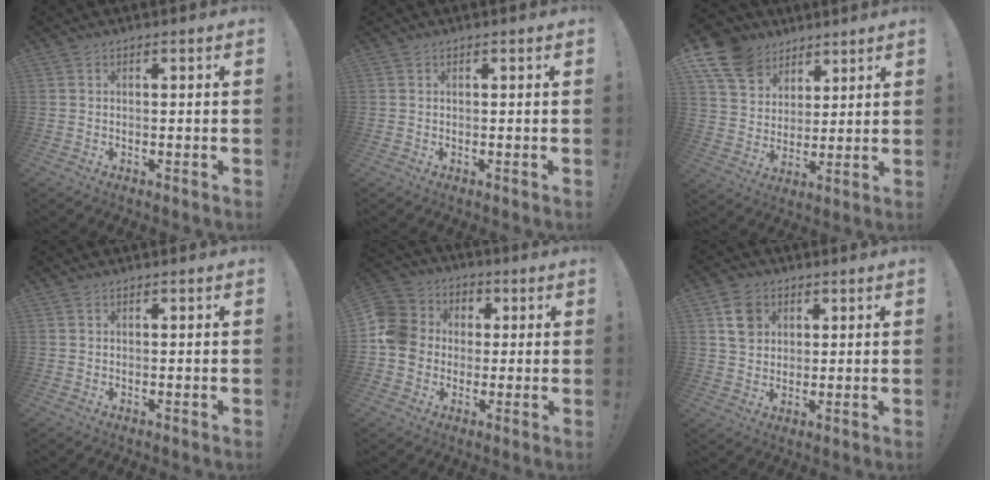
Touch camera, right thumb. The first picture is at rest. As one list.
[{"total": 0.0}, {"total": 14.0, "force": [8.8, 9.7, 5.0], "torque": [-0.091, -0.055, 0.172]}, {"total": 0.0}, {"total": 12.3, "force": [-0.4, 11.2, 5.1], "torque": [-0.094, 0.019, -0.004]}, {"total": 8.2, "force": [3.1, 6.6, 3.7], "torque": [-0.048, -0.001, 0.063]}]